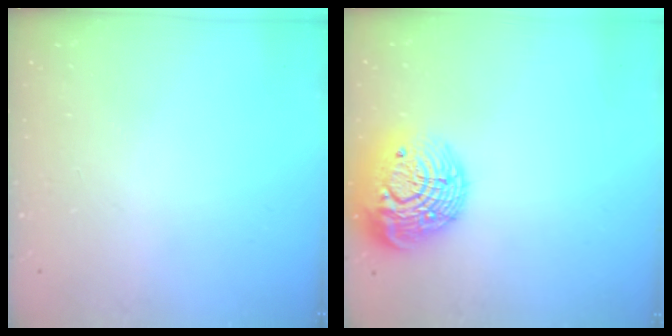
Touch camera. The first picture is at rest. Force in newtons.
{"total": 20.4, "press": 20.4, "slide": 1.1}